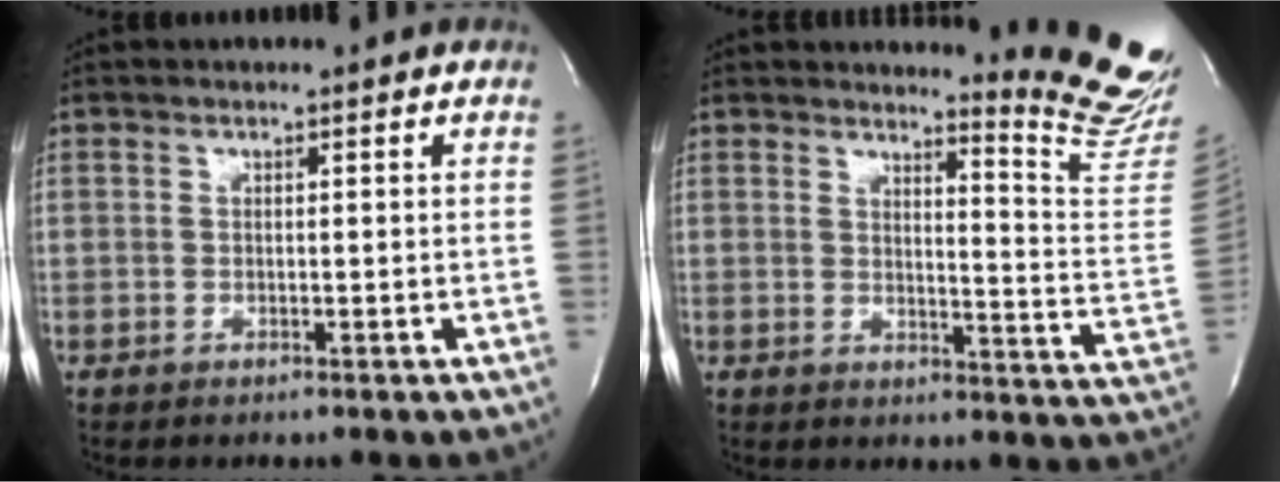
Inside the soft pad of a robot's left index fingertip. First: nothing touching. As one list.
[{"total": 12.2, "force": [11.7, -1.5, 3.0], "torque": [-0.031, -0.139, 0.121]}]